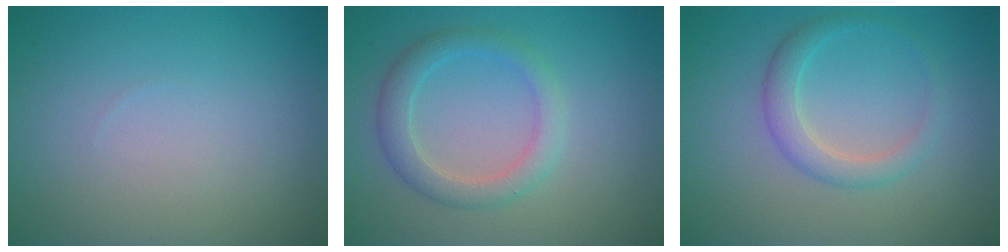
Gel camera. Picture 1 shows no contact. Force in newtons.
{"total": 2.9, "press": 2.9, "slide": 0.2}
{"total": 2.4, "press": 2.4, "slide": 0.1}